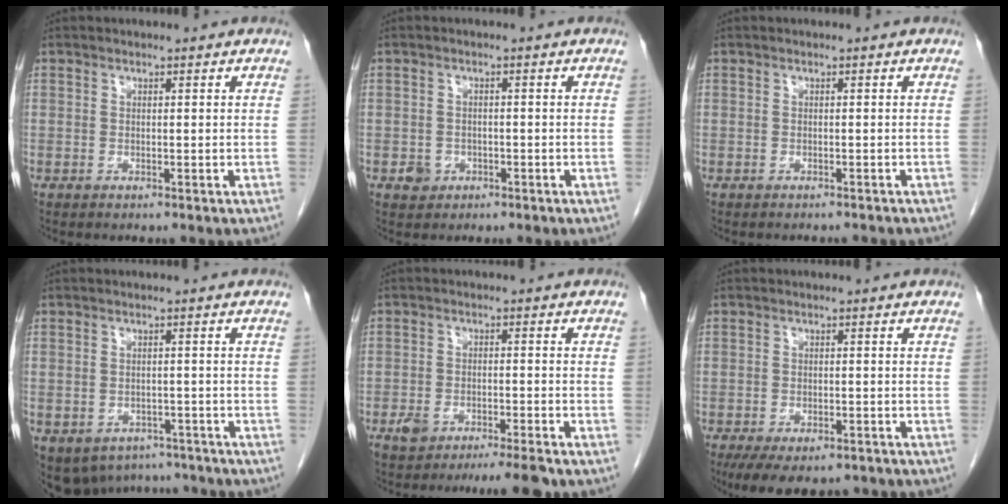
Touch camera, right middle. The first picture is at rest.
{"total": 2.2, "force": [-1.0, 1.9, 0.5], "torque": [-0.005, 0.007, -0.010]}
{"total": 2.9, "force": [-2.9, 0.5, 0.4], "torque": [-0.009, -0.007, -0.032]}
{"total": 10.8, "force": [-7.1, 7.7, 2.6], "torque": [-0.076, 0.011, -0.082]}
{"total": 5.7, "force": [-4.2, 0.7, 3.7], "torque": [-0.061, -0.003, -0.068]}
{"total": 9.8, "force": [-7.3, 4.2, 4.9], "torque": [-0.081, -0.009, -0.103]}